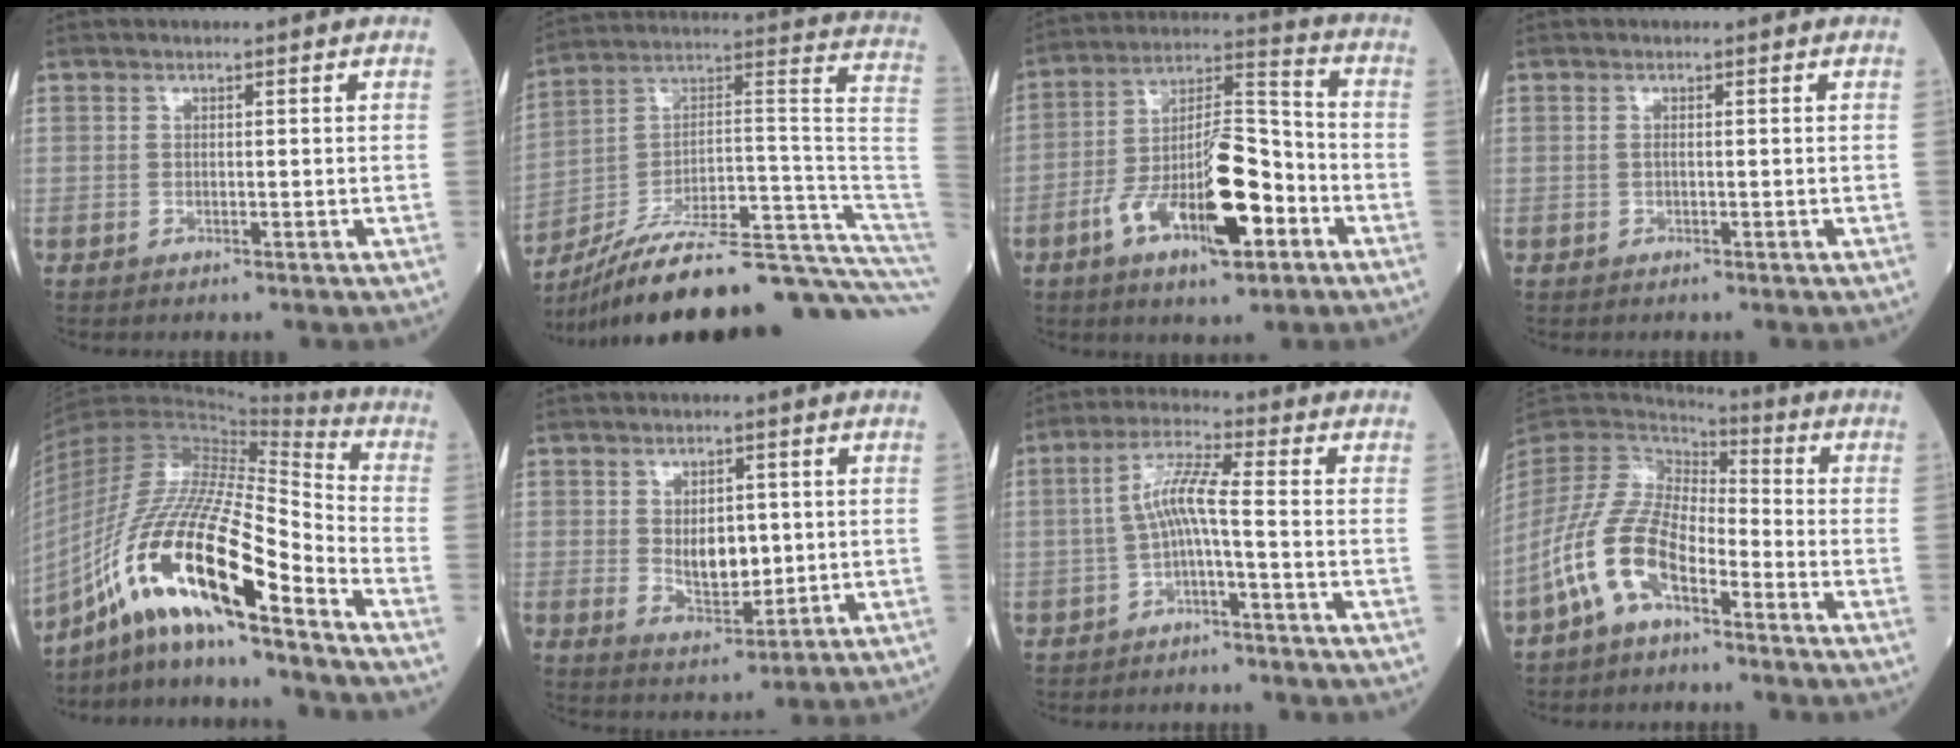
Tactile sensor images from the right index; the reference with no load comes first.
{"total": 32.1, "force": [-26.1, 1.8, 18.7], "torque": [-0.171, 0.018, -0.384]}
{"total": 16.2, "force": [-6.3, 4.6, 14.2], "torque": [-0.260, 0.008, -0.102]}
{"total": 0.5, "force": [0.1, 0.2, 0.5], "torque": [-0.015, -0.001, 0.000]}
{"total": 21.1, "force": [-12.8, 2.6, 16.6], "torque": [-0.358, -0.021, -0.236]}
{"total": 6.3, "force": [0.4, 3.3, 5.4], "torque": [-0.089, -0.006, 0.018]}
{"total": 5.7, "force": [-1.1, 0.2, 5.6], "torque": [-0.110, 0.022, -0.022]}
{"total": 11.4, "force": [-6.0, 4.7, 8.4], "torque": [-0.188, 0.010, -0.120]}